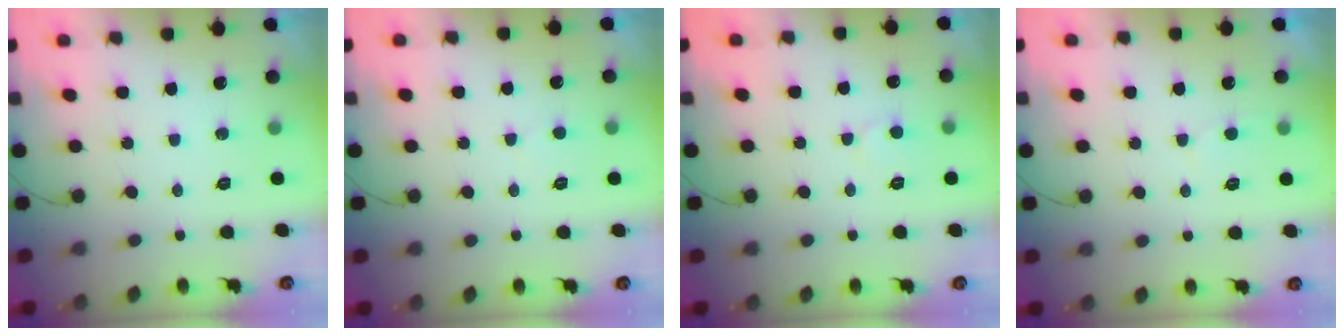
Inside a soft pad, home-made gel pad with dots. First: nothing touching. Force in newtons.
{"total": 2.7, "press": 2.7, "slide": 0.2}
{"total": 4.3, "press": 4.2, "slide": 0.4}
{"total": 3.6, "press": 3.6, "slide": 0.5}